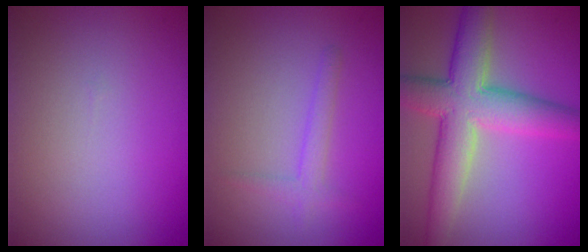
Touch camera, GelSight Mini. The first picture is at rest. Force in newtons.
{"total": 1.6, "press": 1.6, "slide": 0.1}
{"total": 7.9, "press": 7.9, "slide": 0.6}